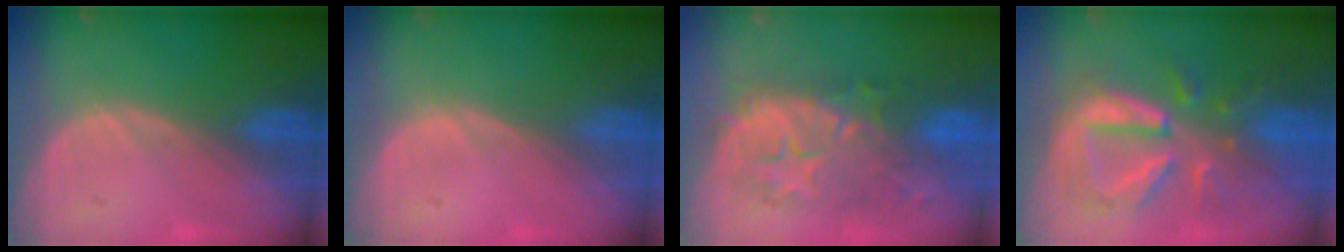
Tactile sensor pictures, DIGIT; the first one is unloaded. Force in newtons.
{"total": 0.0}
{"total": 9.6, "press": 9.4, "slide": 2.2}
{"total": 9.5, "press": 8.8, "slide": 3.6}